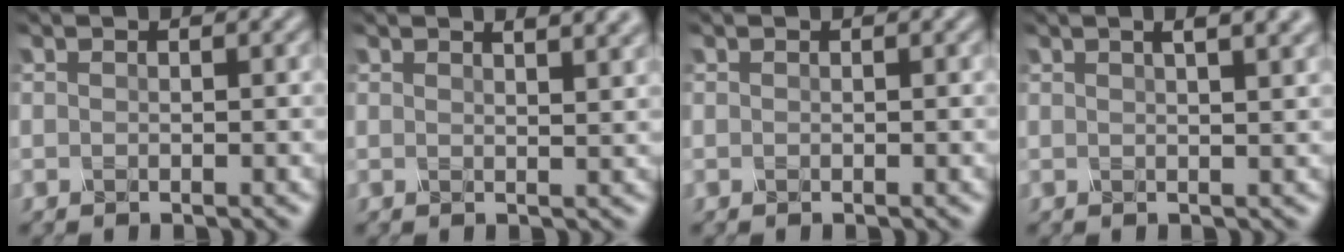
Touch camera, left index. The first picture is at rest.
{"total": 3.9, "force": [2.7, 1.5, 2.5], "torque": [-0.011, 0.022, 0.014]}
{"total": 0.0}
{"total": 5.8, "force": [3.1, 2.5, 4.2], "torque": [-0.020, 0.032, 0.006]}